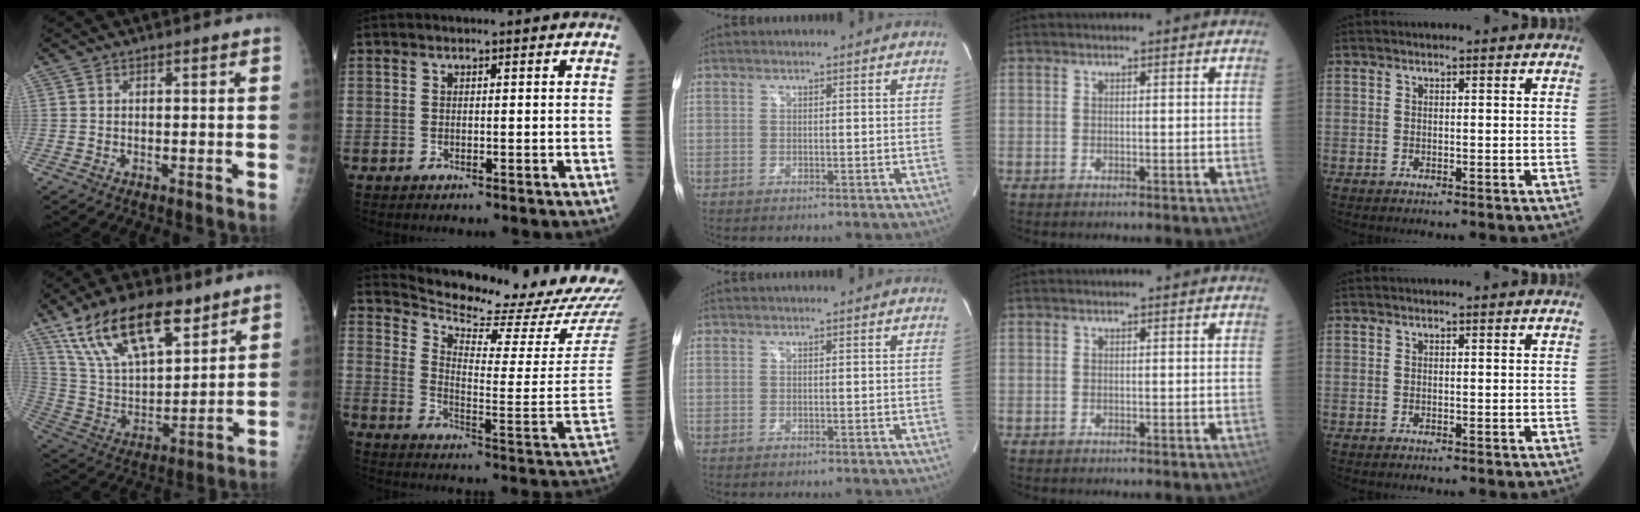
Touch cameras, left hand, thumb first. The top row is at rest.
{"thumb": {"total": 21.0, "force": [13.1, 9.0, 13.7], "torque": [-0.223, -0.042, 0.250]}, "index": {"total": 22.1, "force": [21.1, 0.7, 6.8], "torque": [-0.124, -0.111, 0.272]}}